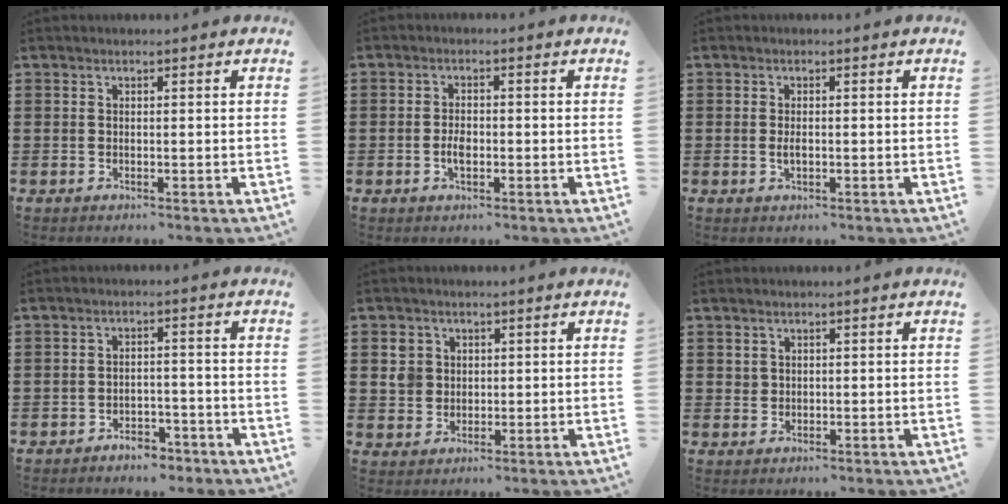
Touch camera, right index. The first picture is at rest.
{"total": 2.6, "force": [-0.8, 1.2, 2.2], "torque": [-0.049, -0.002, -0.016]}
{"total": 1.5, "force": [-0.2, 0.6, 1.3], "torque": [-0.025, 0.001, -0.005]}
{"total": 3.1, "force": [-2.9, 0.9, 0.5], "torque": [-0.014, 0.005, -0.060]}
{"total": 3.7, "force": [1.1, 3.4, 0.9], "torque": [-0.032, 0.013, 0.019]}
{"total": 1.2, "force": [0.8, 0.9, 0.1], "torque": [-0.005, 0.002, 0.016]}